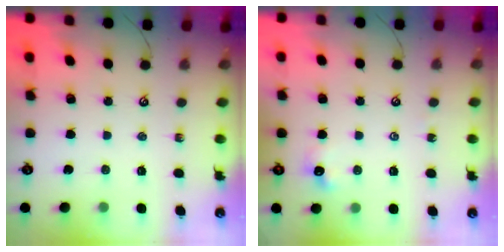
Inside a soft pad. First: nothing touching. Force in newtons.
{"total": 5.4, "press": 5.3, "slide": 0.7}